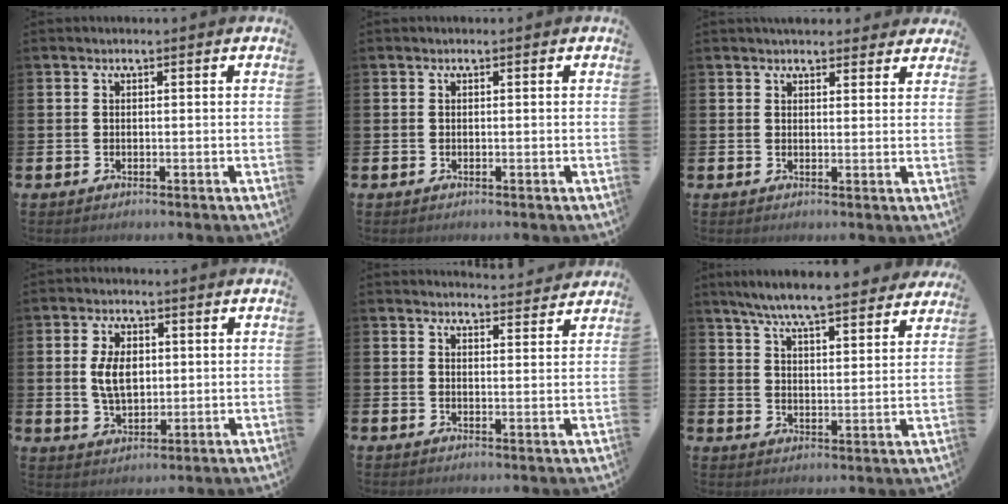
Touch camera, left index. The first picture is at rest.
{"total": 0.0}
{"total": 3.4, "force": [3.2, 1.1, 0.2], "torque": [0.005, -0.014, 0.057]}
{"total": 5.6, "force": [1.0, 3.4, 4.3], "torque": [-0.082, 0.010, 0.015]}
{"total": 3.7, "force": [3.7, 0.3, -0.1], "torque": [0.009, -0.029, 0.064]}
{"total": 7.6, "force": [7.2, 0.4, 2.4], "torque": [-0.063, -0.042, 0.126]}